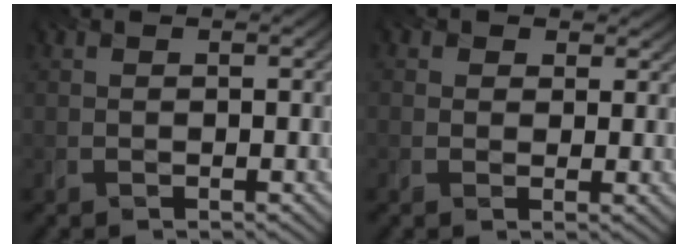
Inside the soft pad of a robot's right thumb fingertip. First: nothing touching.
{"total": 2.2, "force": [1.2, 1.8, 0.5], "torque": [-0.012, -0.006, 0.012]}